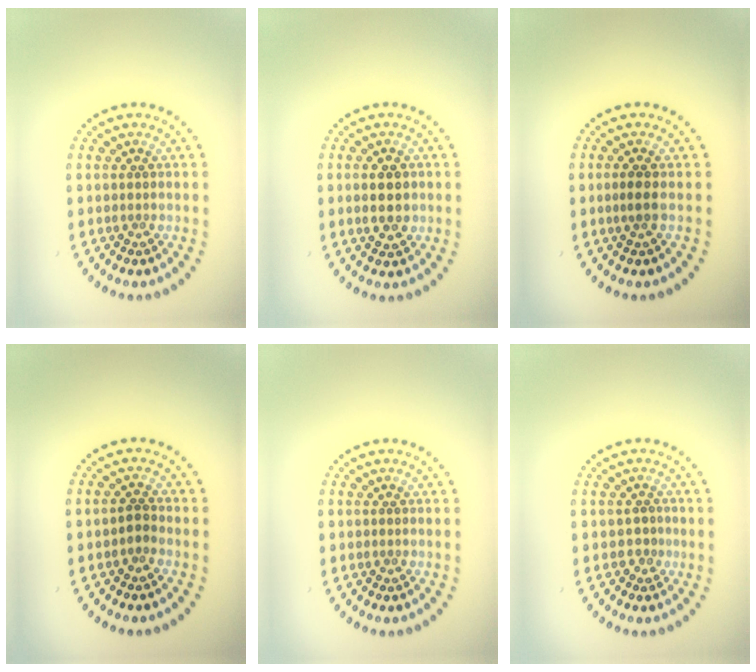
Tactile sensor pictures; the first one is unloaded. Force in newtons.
{"total": 2.7, "press": 2.7, "slide": 0.1}
{"total": 1.2, "press": 0.9, "slide": 0.8}
{"total": 1.1, "press": 0.9, "slide": 0.7}
{"total": 0.0}
{"total": 0.9, "press": 0.7, "slide": 0.6}